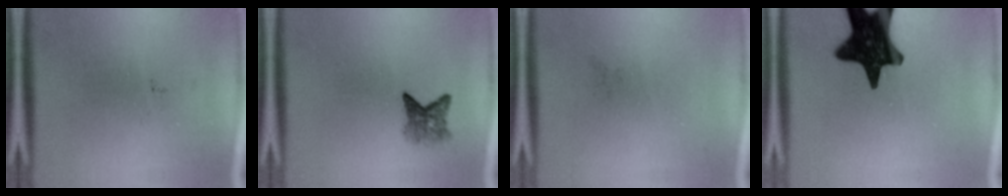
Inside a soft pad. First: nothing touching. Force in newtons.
{"total": 3.0}
{"total": 0.0}
{"total": 16.9}